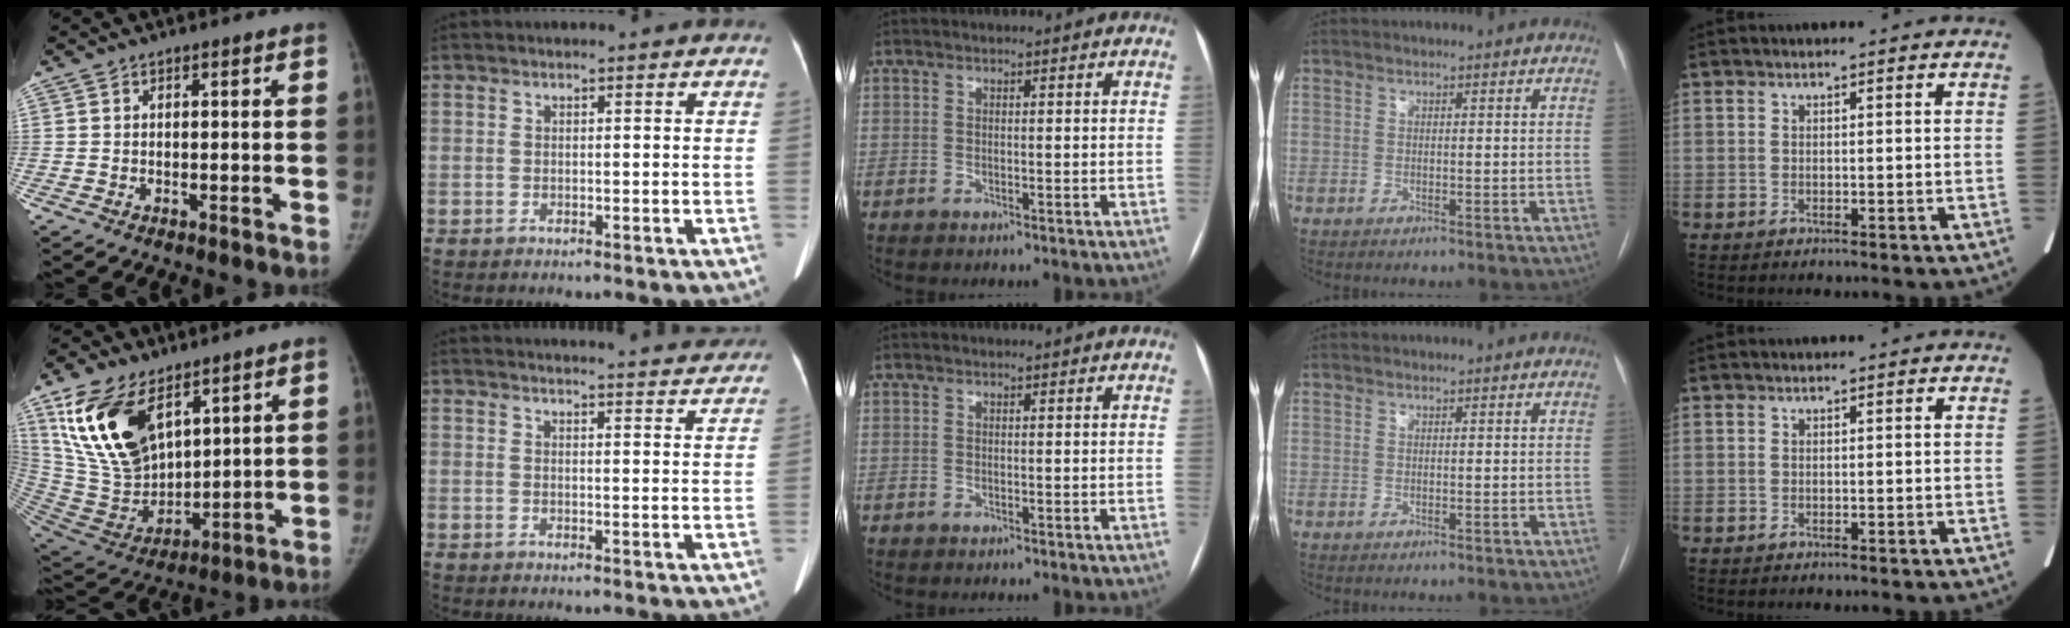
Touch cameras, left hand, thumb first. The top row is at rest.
{"thumb": {"total": 20.6, "force": [10.6, 11.5, 13.4], "torque": [-0.231, -0.053, 0.216]}, "index": {"total": 21.6, "force": [20.8, 2.6, 5.1], "torque": [-0.064, -0.014, 0.244]}}